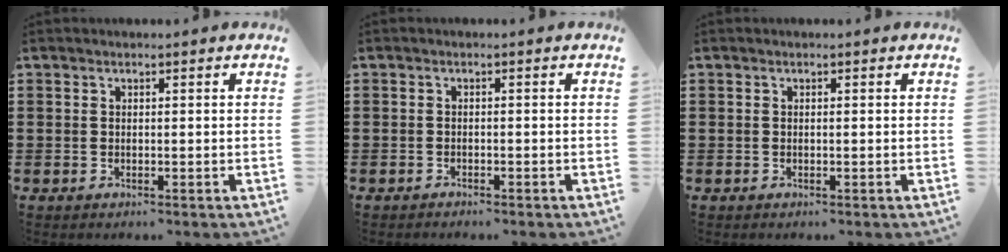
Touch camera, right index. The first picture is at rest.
{"total": 0.9, "force": [-0.9, 0.1, 0.0], "torque": [-0.004, 0.000, -0.019]}
{"total": 0.0}